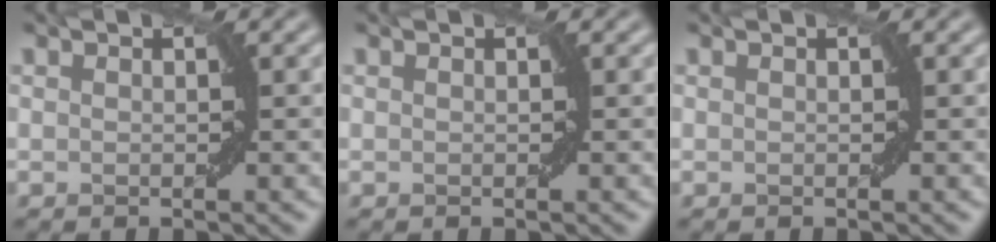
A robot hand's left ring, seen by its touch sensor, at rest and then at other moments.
{"total": 0.0}
{"total": 0.0}